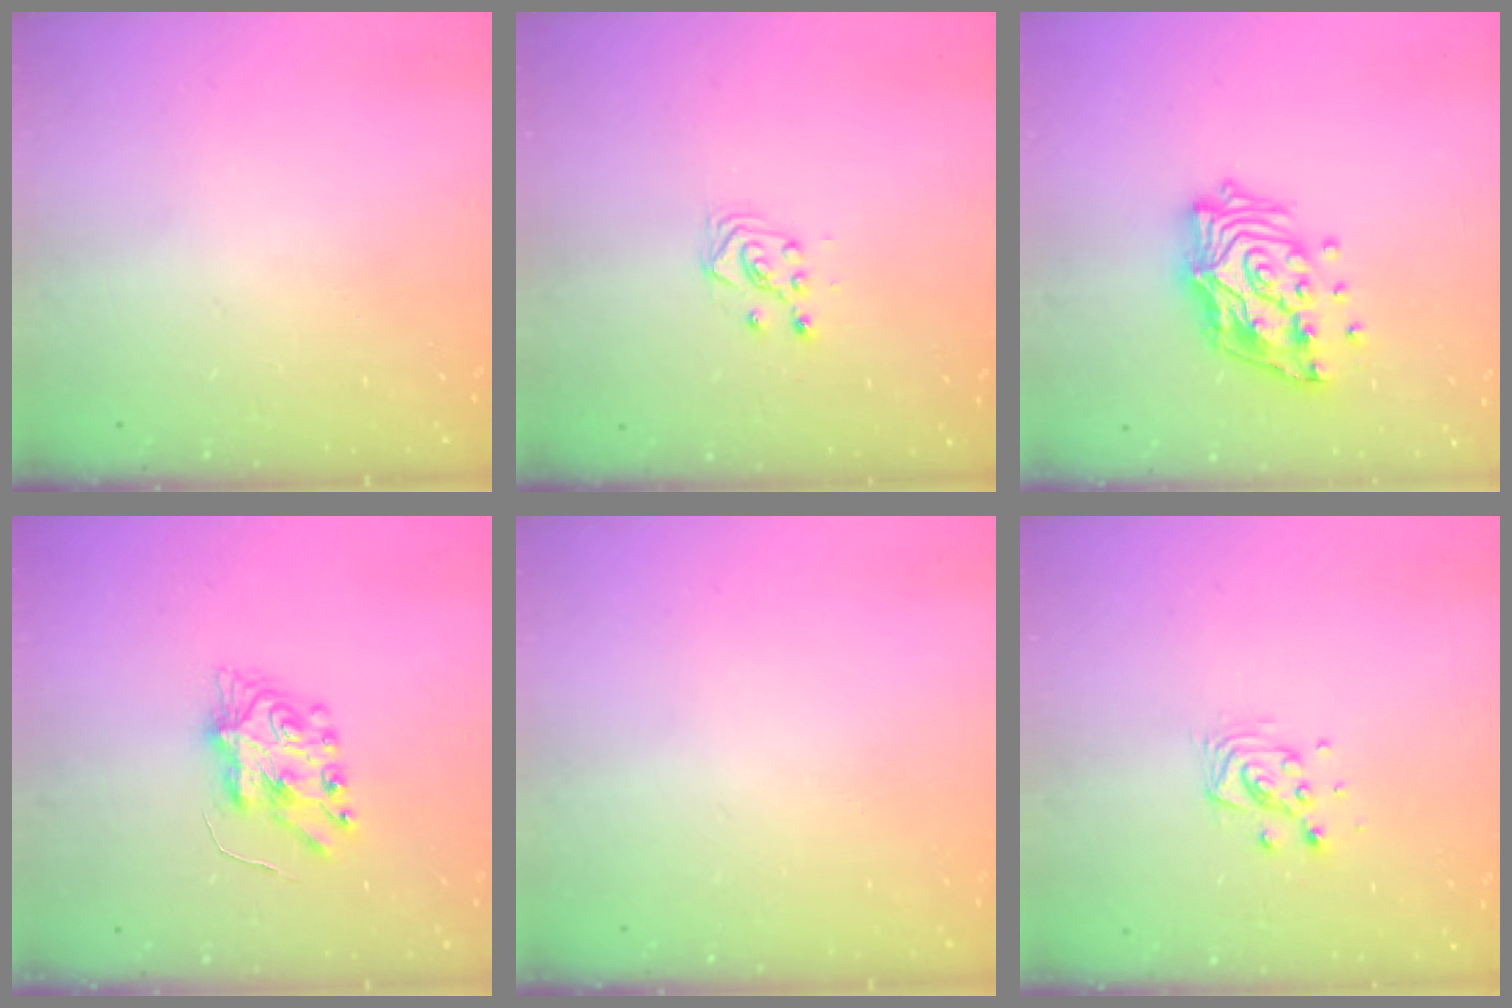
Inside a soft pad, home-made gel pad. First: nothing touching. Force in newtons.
{"total": 3.3, "press": 3.2, "slide": 0.8}
{"total": 15.5, "press": 15.4, "slide": 1.8}
{"total": 7.4, "press": 7.4, "slide": 0.2}
{"total": 0.0}
{"total": 7.8, "press": 7.8, "slide": 0.3}